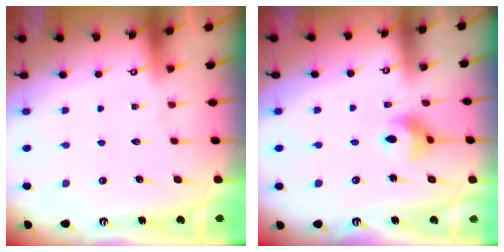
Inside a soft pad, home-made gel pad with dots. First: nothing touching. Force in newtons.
{"total": 7.5, "press": 7.4, "slide": 1.4}